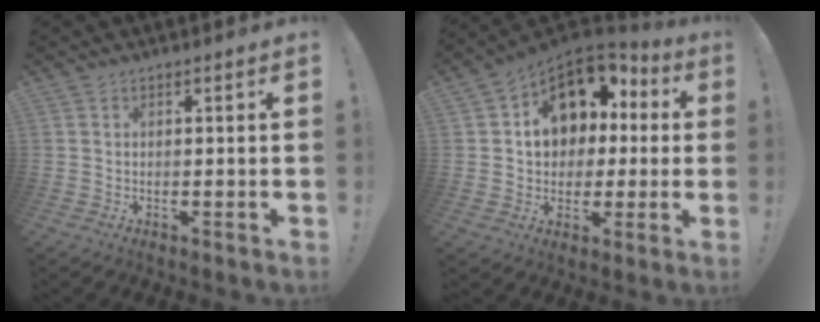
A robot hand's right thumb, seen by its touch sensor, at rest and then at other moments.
{"total": 13.6, "force": [4.9, 10.5, 7.1], "torque": [-0.106, -0.024, 0.100]}